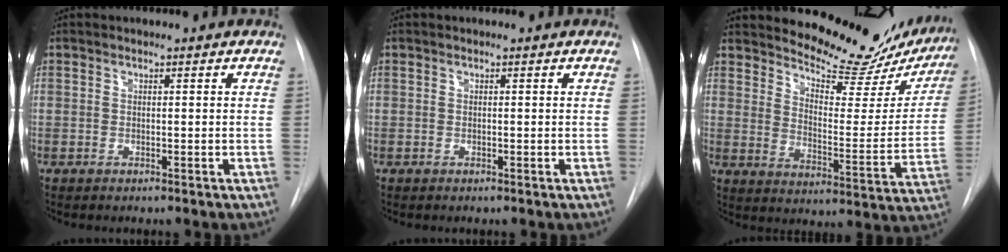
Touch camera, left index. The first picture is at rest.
{"total": 0.0}
{"total": 17.9, "force": [16.8, 4.4, 4.4], "torque": [-0.047, -0.071, 0.205]}